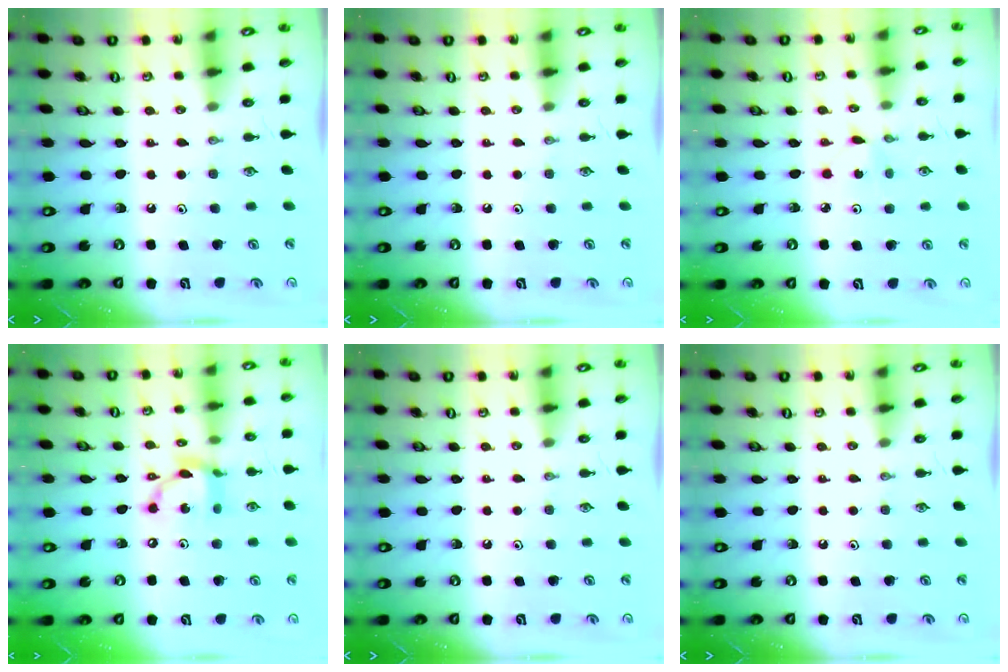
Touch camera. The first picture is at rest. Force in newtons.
{"total": 0.0}
{"total": 1.9, "press": 1.9, "slide": 0.2}
{"total": 12.1, "press": 12.1, "slide": 0.8}
{"total": 0.0}
{"total": 0.0}